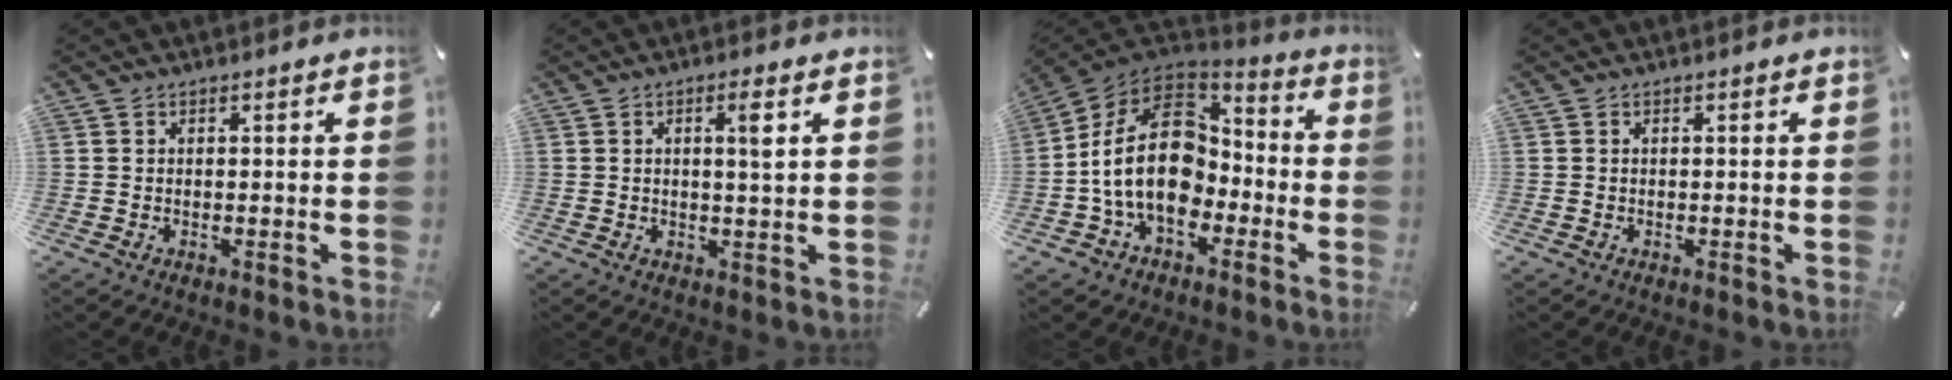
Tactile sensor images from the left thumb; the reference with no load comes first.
{"total": 3.9, "force": [1.1, 0.5, 3.7], "torque": [-0.066, -0.002, 0.014]}
{"total": 21.0, "force": [-2.0, 15.2, 14.3], "torque": [-0.275, 0.017, -0.031]}
{"total": 0.0}